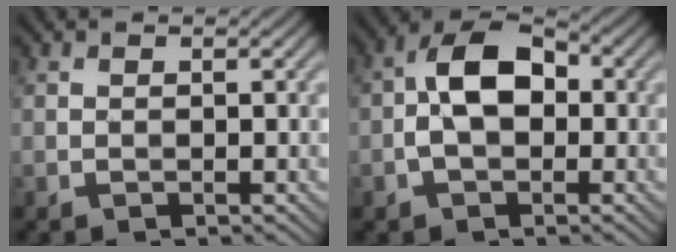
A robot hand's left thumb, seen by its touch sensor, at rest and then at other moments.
{"total": 6.9, "force": [-0.6, 4.3, 5.4], "torque": [-0.098, 0.013, -0.022]}